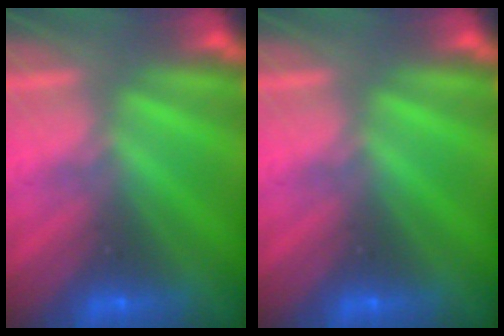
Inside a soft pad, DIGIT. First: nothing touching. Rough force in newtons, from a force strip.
{"total": 0.0}